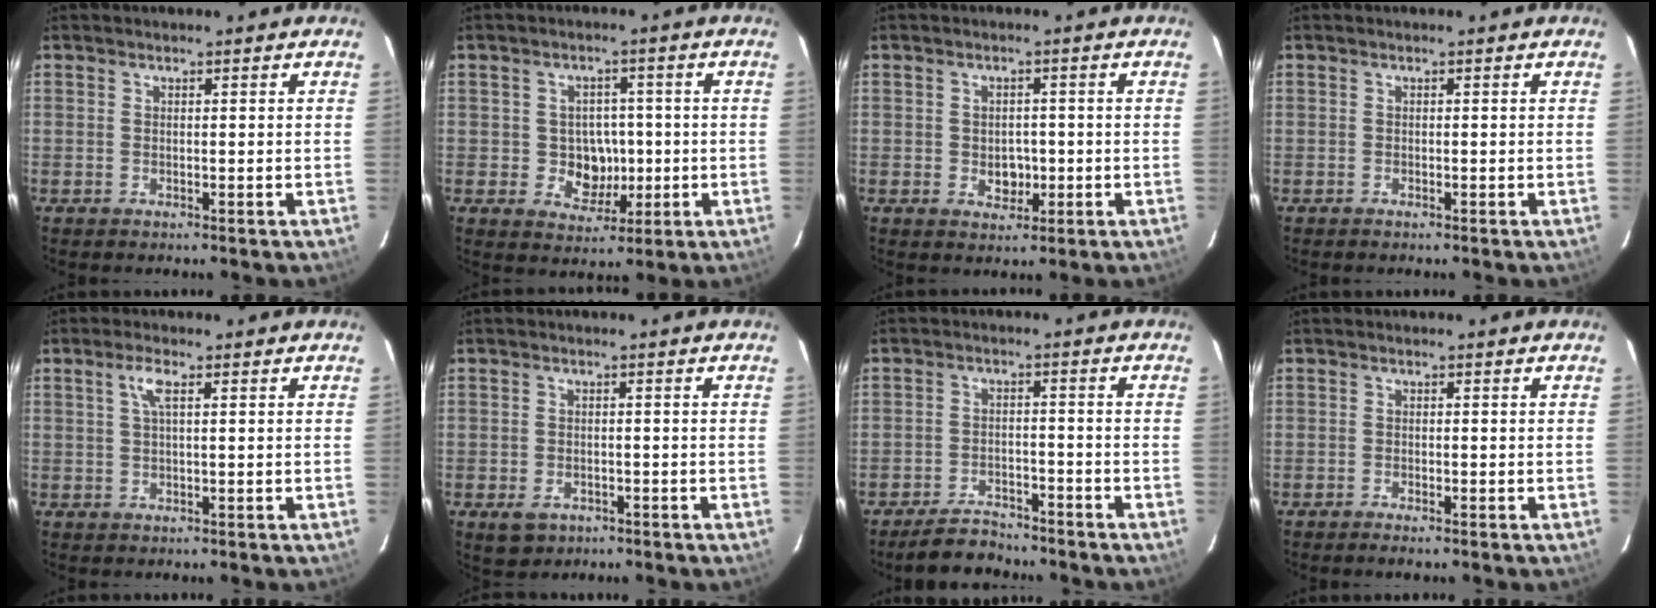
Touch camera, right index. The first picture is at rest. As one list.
[{"total": 6.4, "force": [-0.6, 5.8, 2.8], "torque": [-0.057, 0.010, 0.006]}, {"total": 3.8, "force": [-0.7, 3.1, 2.1], "torque": [-0.035, 0.001, -0.004]}, {"total": 0.0}, {"total": 2.7, "force": [0.9, 0.5, 2.5], "torque": [-0.051, 0.007, 0.017]}, {"total": 4.4, "force": [-2.2, 3.2, 1.9], "torque": [-0.043, -0.003, -0.027]}, {"total": 6.7, "force": [-5.9, 2.7, 1.6], "torque": [-0.051, 0.012, -0.088]}, {"total": 1.4, "force": [-1.2, 0.2, 0.7], "torque": [-0.020, -0.002, -0.023]}]